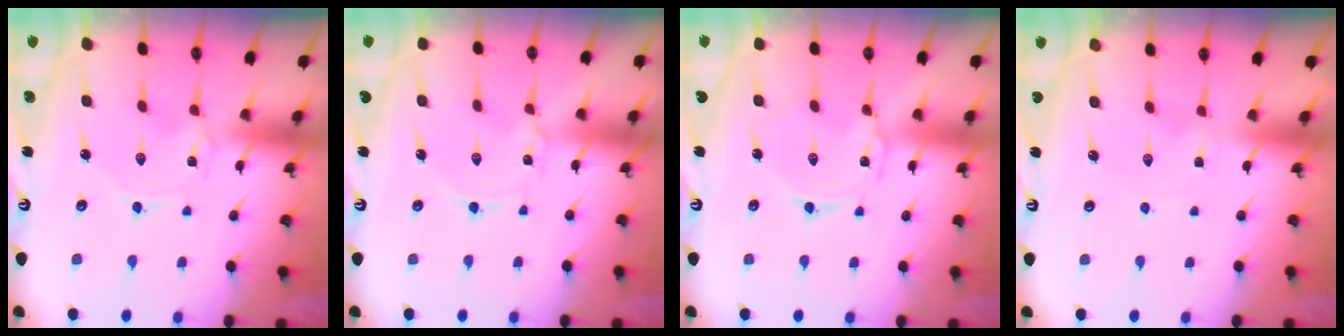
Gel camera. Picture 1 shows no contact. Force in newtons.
{"total": 1.5, "press": 1.5, "slide": 0.3}
{"total": 1.8, "press": 1.7, "slide": 0.4}
{"total": 0.7, "press": 0.7, "slide": 0.1}